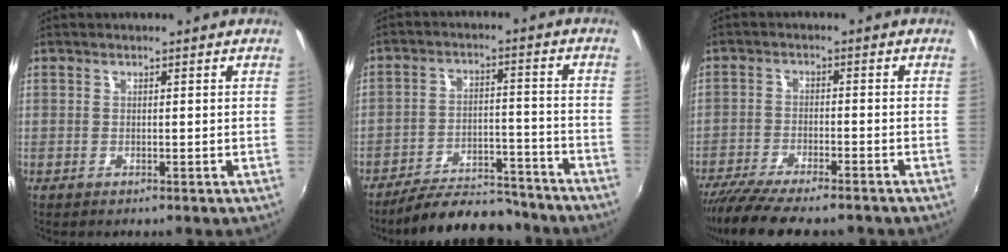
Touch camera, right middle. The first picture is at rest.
{"total": 15.6, "force": [-14.0, 4.2, 5.3], "torque": [-0.106, 0.008, -0.194]}
{"total": 12.4, "force": [-10.5, 2.4, 6.2], "torque": [-0.136, -0.038, -0.173]}